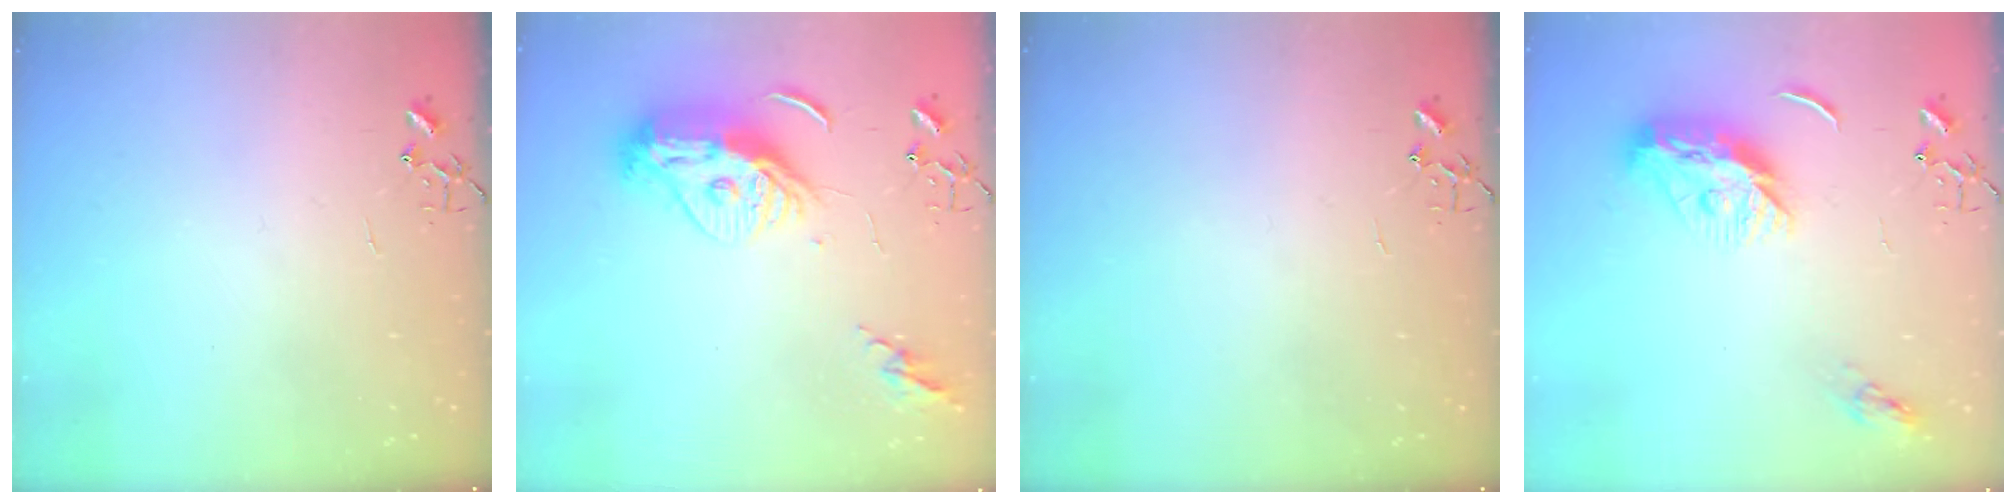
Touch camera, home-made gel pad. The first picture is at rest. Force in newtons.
{"total": 13.5, "press": 13.4, "slide": 1.5}
{"total": 0.0}
{"total": 12.7, "press": 12.7, "slide": 0.3}